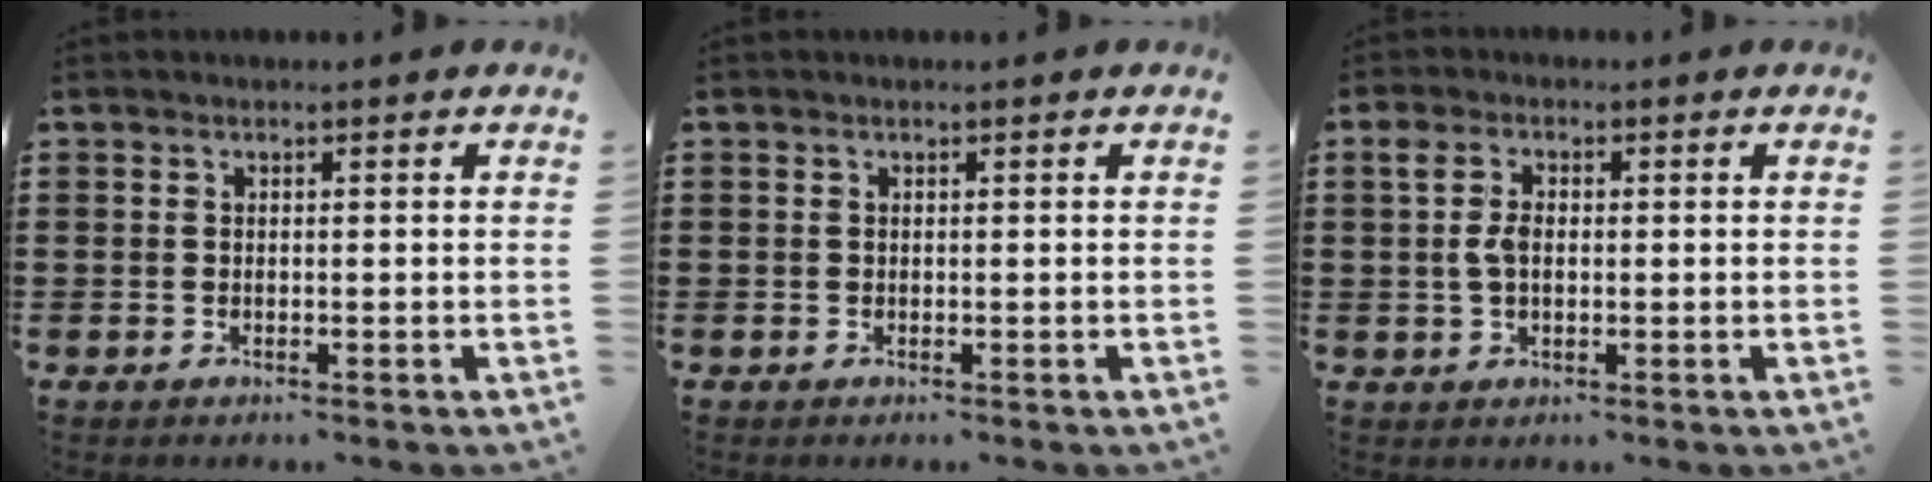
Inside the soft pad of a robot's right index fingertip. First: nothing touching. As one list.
[{"total": 0.0}, {"total": 3.7, "force": [0.3, 2.2, 3.0], "torque": [-0.070, 0.009, 0.001]}]